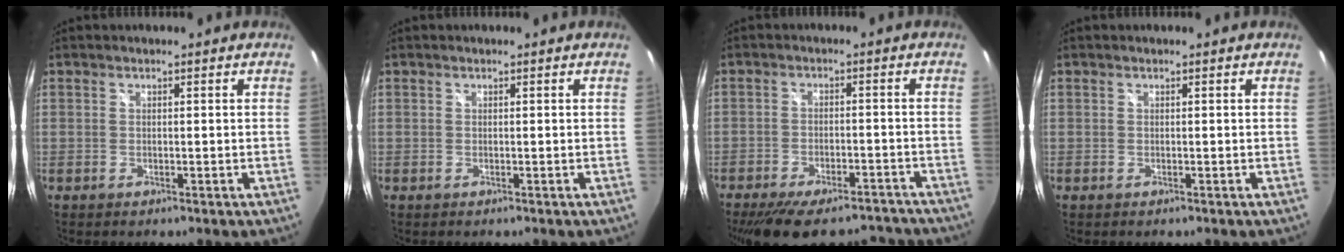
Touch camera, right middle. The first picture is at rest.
{"total": 0.0}
{"total": 17.7, "force": [-14.6, 6.3, 7.8], "torque": [-0.163, -0.009, -0.193]}
{"total": 0.0}